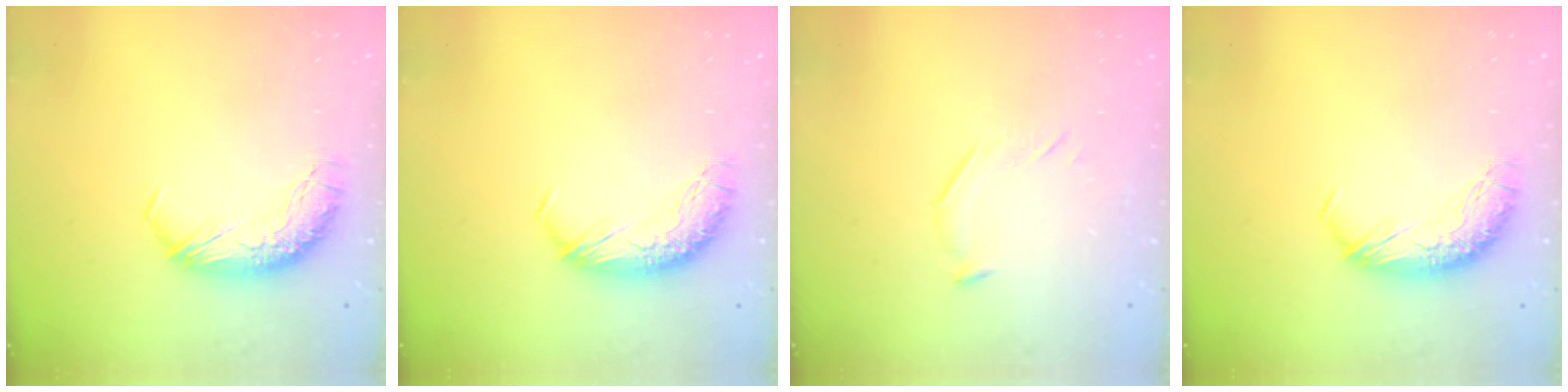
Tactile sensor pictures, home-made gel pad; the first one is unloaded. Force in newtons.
{"total": 0.0}
{"total": 6.5, "press": 6.5, "slide": 1.0}
{"total": 0.0}